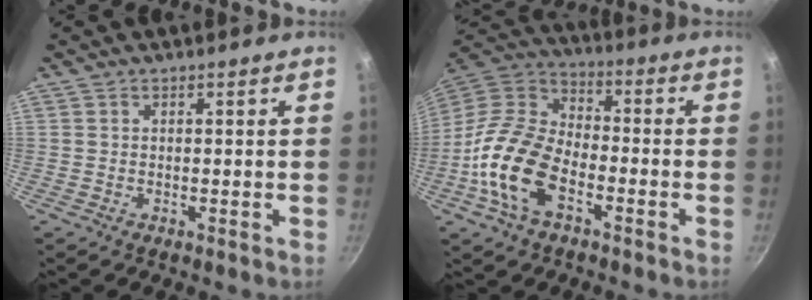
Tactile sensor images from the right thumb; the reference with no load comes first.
{"total": 17.0, "force": [-6.3, 10.0, 12.3], "torque": [-0.220, 0.041, -0.138]}